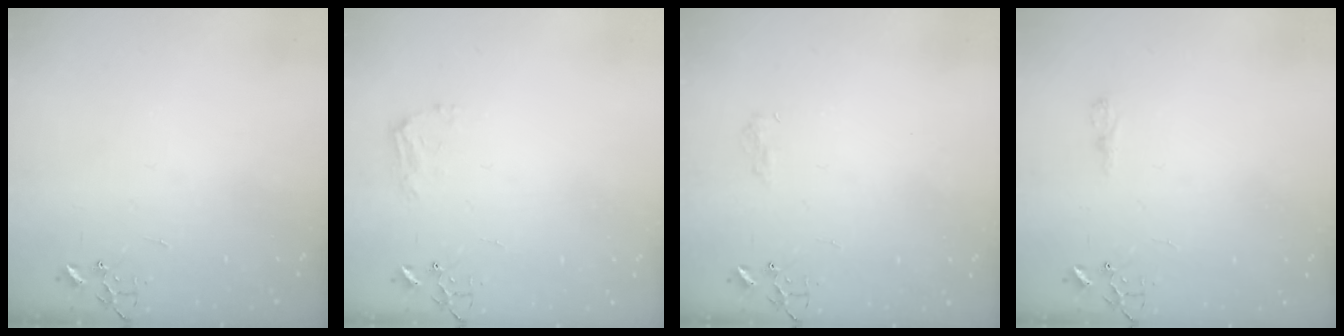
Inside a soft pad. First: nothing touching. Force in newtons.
{"total": 9.0, "press": 8.9, "slide": 0.9}
{"total": 7.1, "press": 7.1, "slide": 0.8}
{"total": 6.0, "press": 6.0, "slide": 0.7}